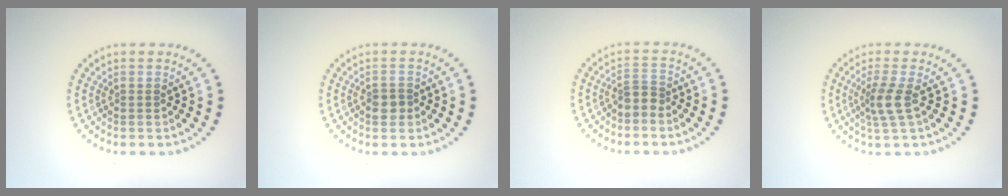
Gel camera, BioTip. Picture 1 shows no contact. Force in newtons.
{"total": 1.7, "press": 1.6, "slide": 0.6}
{"total": 1.8, "press": 1.3, "slide": 1.2}
{"total": 2.5, "press": 1.9, "slide": 1.7}